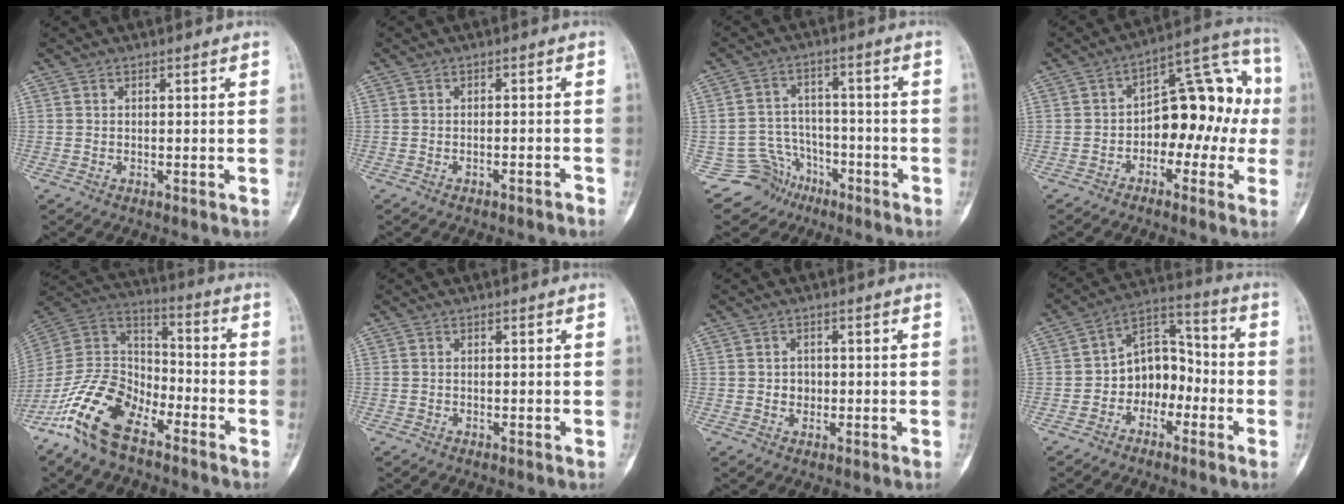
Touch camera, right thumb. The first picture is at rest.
{"total": 1.8, "force": [-1.6, 0.3, 0.9], "torque": [-0.020, 0.019, -0.014]}
{"total": 7.9, "force": [-4.9, 6.2, -0.1], "torque": [0.040, 0.056, -0.080]}
{"total": 15.4, "force": [-1.6, 9.4, 12.1], "torque": [-0.116, 0.060, -0.034]}
{"total": 16.6, "force": [-10.3, 8.3, 9.9], "torque": [-0.180, 0.069, -0.207]}
{"total": 0.0}
{"total": 2.1, "force": [-0.2, 1.9, 0.9], "torque": [0.000, 0.006, -0.003]}
{"total": 10.4, "force": [-2.9, 7.8, 6.3], "torque": [-0.055, 0.050, -0.066]}